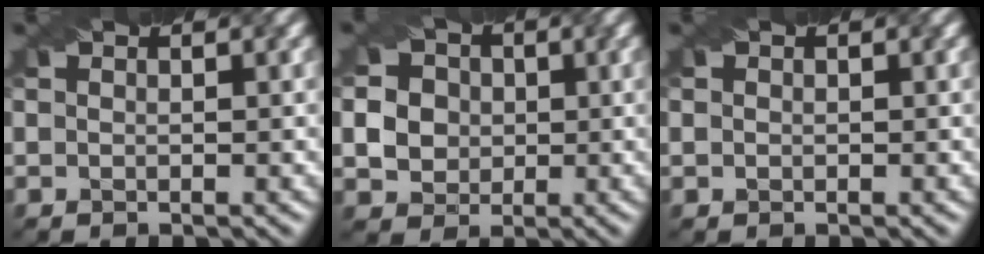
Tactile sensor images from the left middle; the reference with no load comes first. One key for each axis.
{"total": 7.5, "fx": 1.2, "fy": 6.9, "fz": 2.8, "tx": -0.075, "ty": 0.033, "tz": 0.020}
{"total": 1.2, "fx": 0.5, "fy": 0.9, "fz": 0.4, "tx": -0.008, "ty": 0.011, "tz": 0.002}